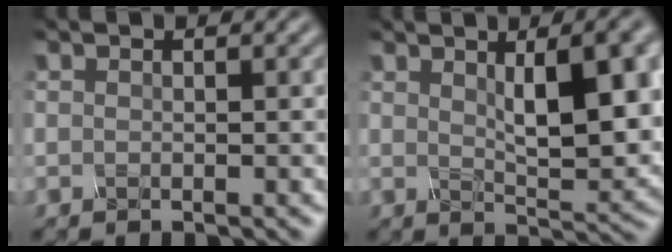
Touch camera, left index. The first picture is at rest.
{"total": 9.0, "force": [2.4, 2.9, 8.2], "torque": [-0.110, 0.002, 0.042]}